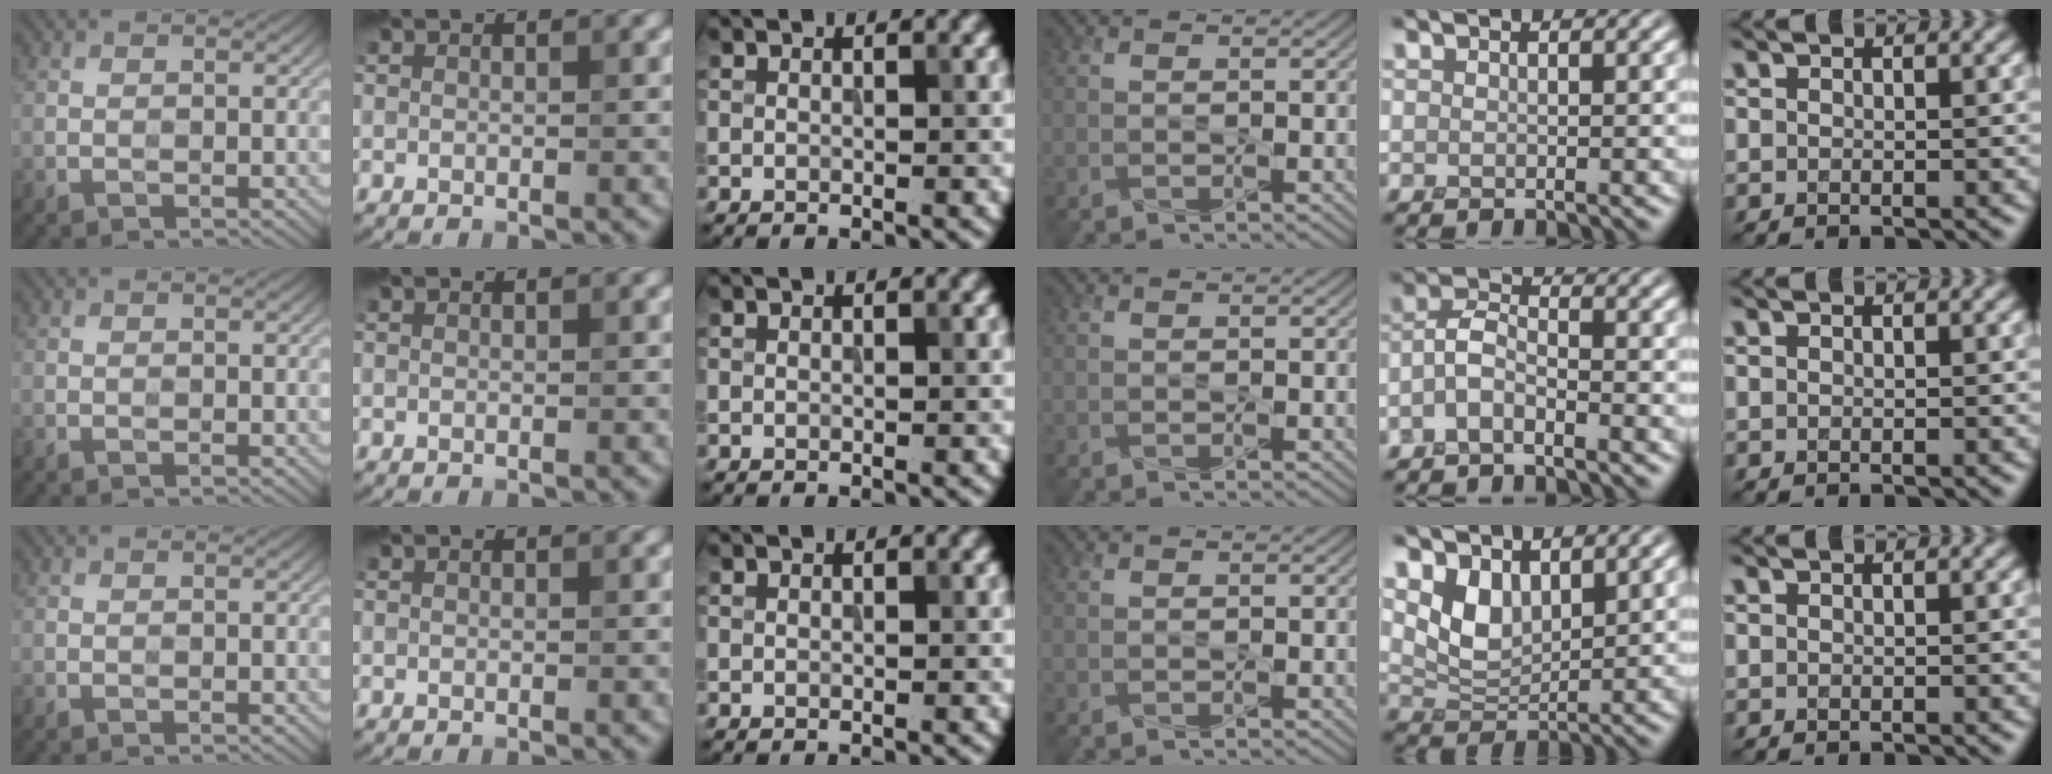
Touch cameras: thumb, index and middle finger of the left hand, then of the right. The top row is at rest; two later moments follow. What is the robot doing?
{"motion": "press", "object": "sticky note"}